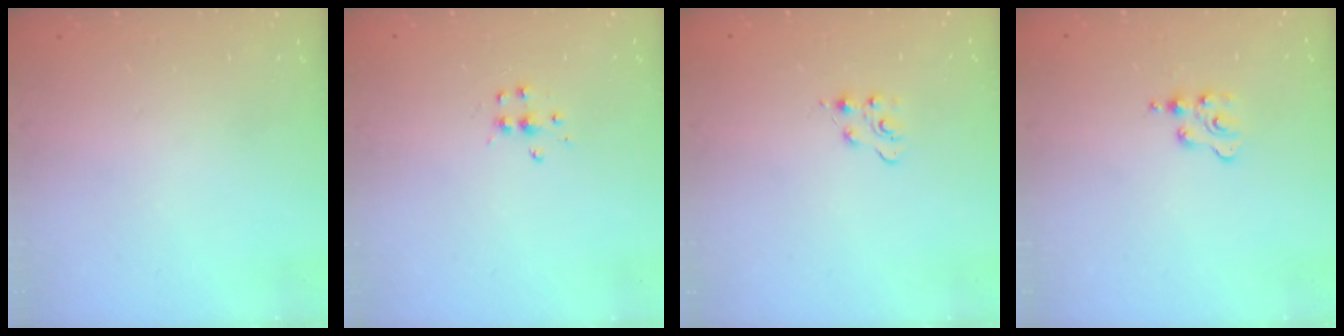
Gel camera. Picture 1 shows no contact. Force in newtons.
{"total": 4.5, "press": 4.5, "slide": 0.4}
{"total": 4.1, "press": 4.1, "slide": 0.5}
{"total": 2.8, "press": 2.8, "slide": 0.4}